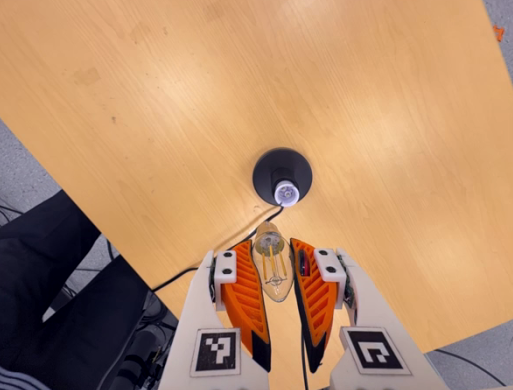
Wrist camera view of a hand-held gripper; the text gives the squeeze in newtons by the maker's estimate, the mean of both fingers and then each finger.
{"total": 22.0, "left": 27.1, "right": 16.9}